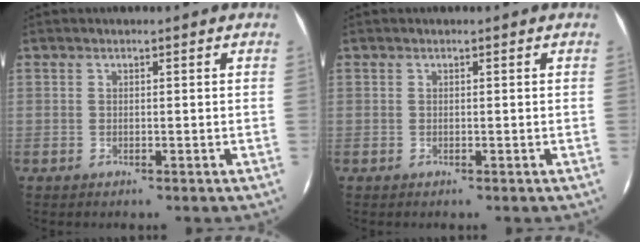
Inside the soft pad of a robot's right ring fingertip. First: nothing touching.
{"total": 0.0}